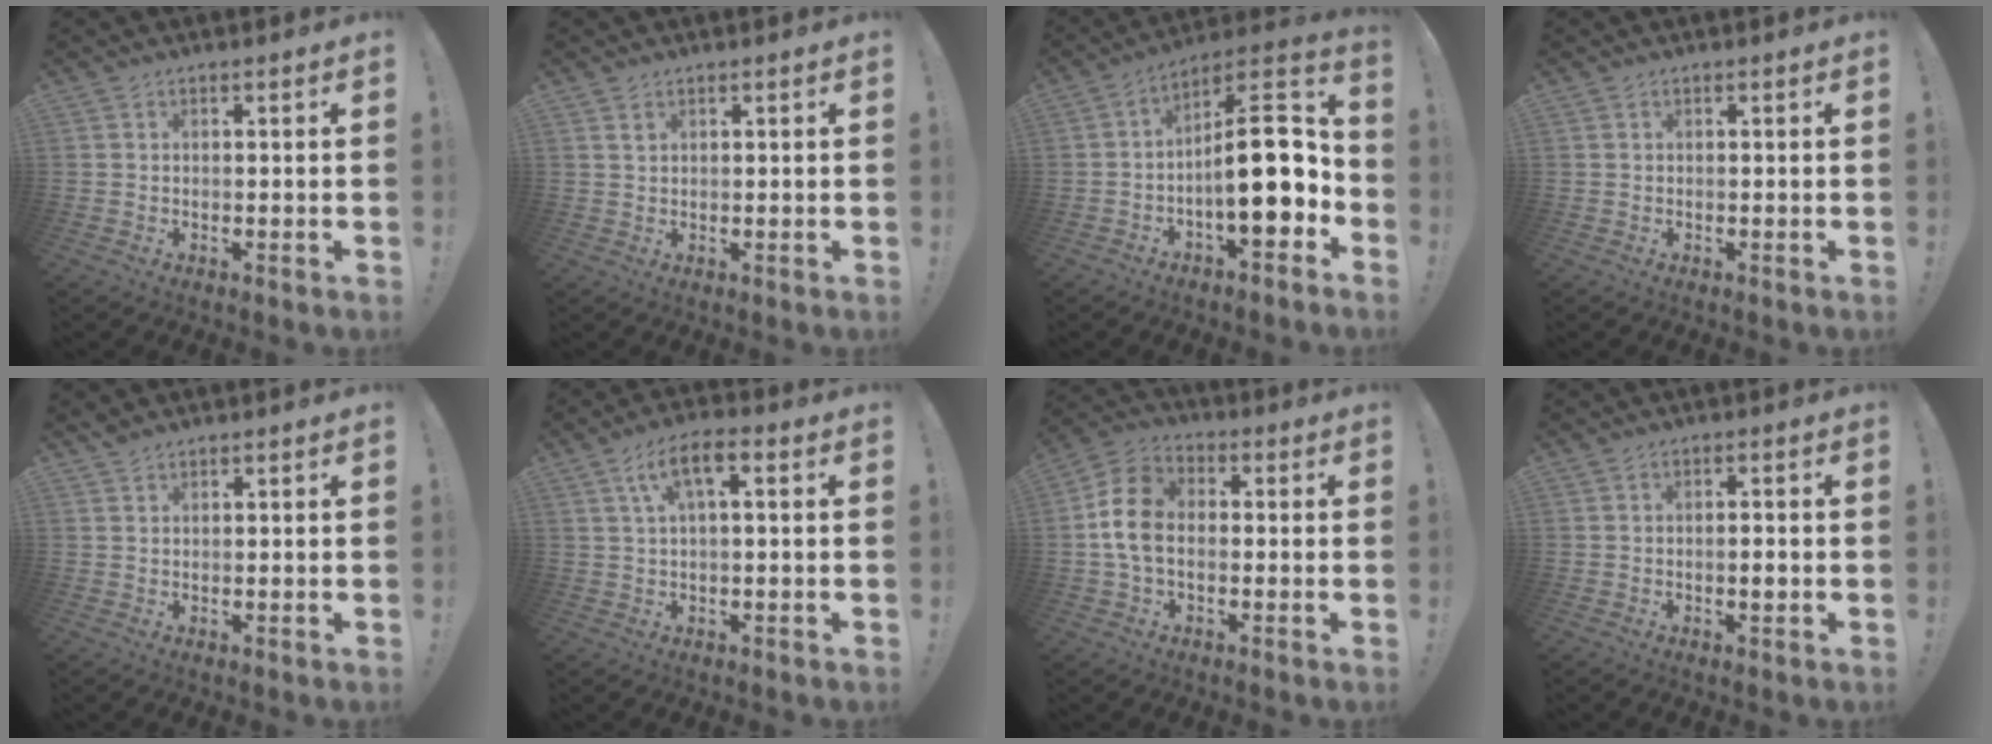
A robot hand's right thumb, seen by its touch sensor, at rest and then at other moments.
{"total": 1.2, "force": [0.8, 0.8, 0.5], "torque": [-0.009, -0.001, 0.014]}
{"total": 18.6, "force": [-2.4, 7.2, 17.0], "torque": [-0.254, 0.017, -0.034]}
{"total": 0.0}
{"total": 1.3, "force": [1.2, 0.4, 0.4], "torque": [-0.004, -0.003, 0.023]}
{"total": 7.6, "force": [1.7, 2.8, 6.9], "torque": [-0.111, 0.004, 0.029]}
{"total": 11.4, "force": [-1.2, 8.0, 8.0], "torque": [-0.147, 0.019, -0.015]}
{"total": 2.2, "force": [-0.8, 0.4, 2.0], "torque": [-0.029, 0.002, -0.014]}